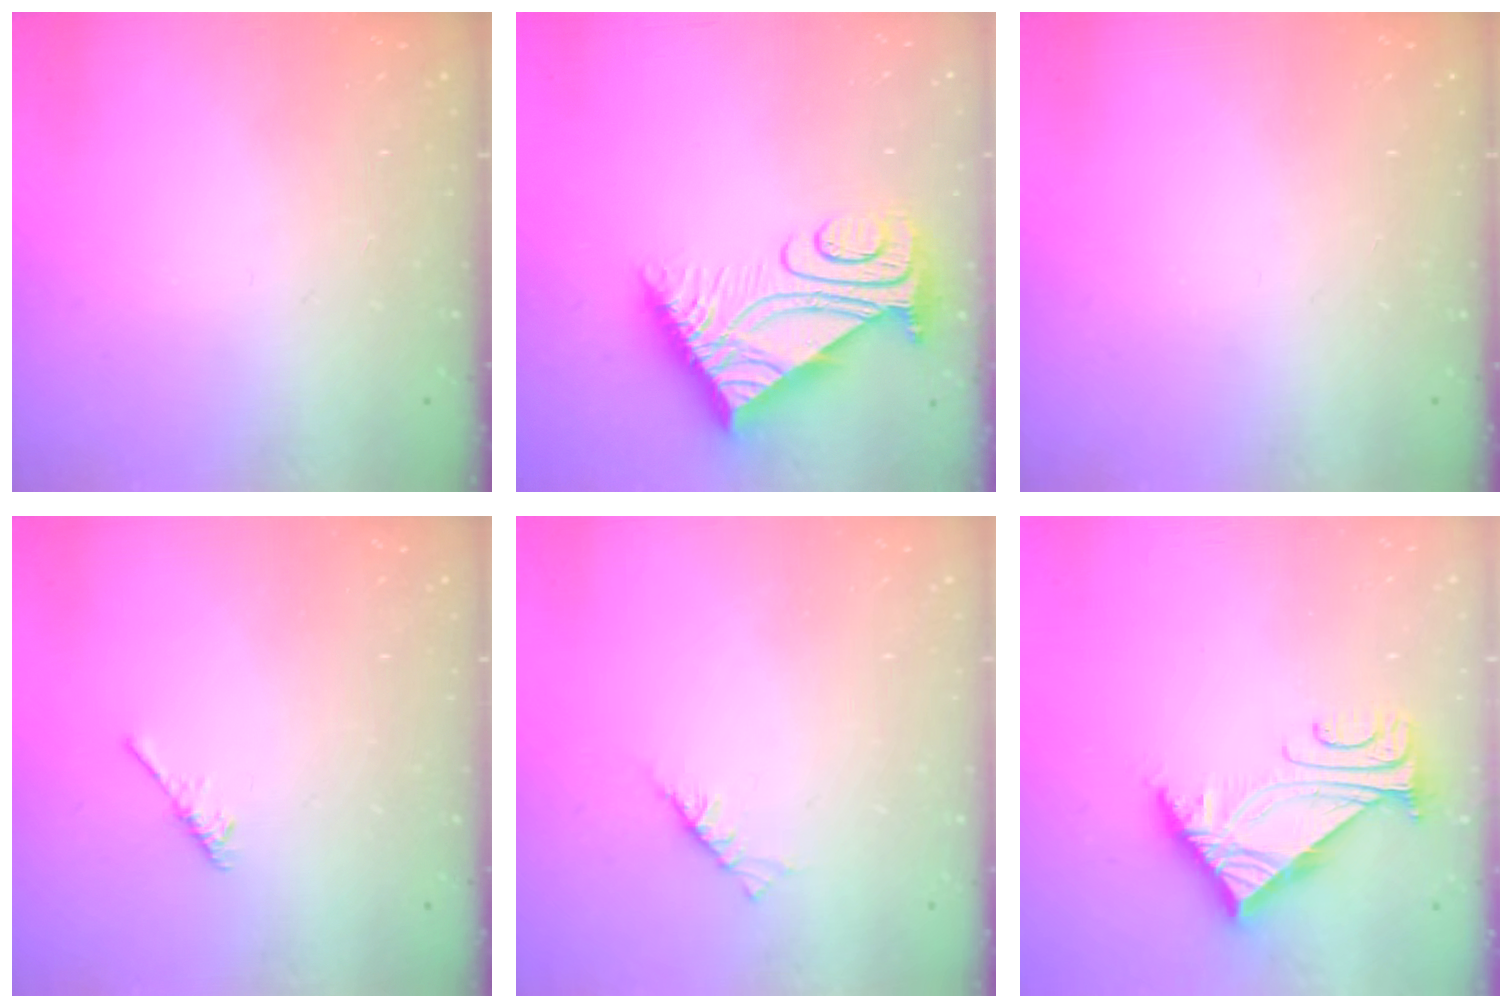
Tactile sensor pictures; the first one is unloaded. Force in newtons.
{"total": 8.7, "press": 8.7, "slide": 0.5}
{"total": 0.0}
{"total": 1.9, "press": 1.8, "slide": 0.5}
{"total": 2.3, "press": 2.2, "slide": 0.5}
{"total": 6.1, "press": 6.1, "slide": 0.0}